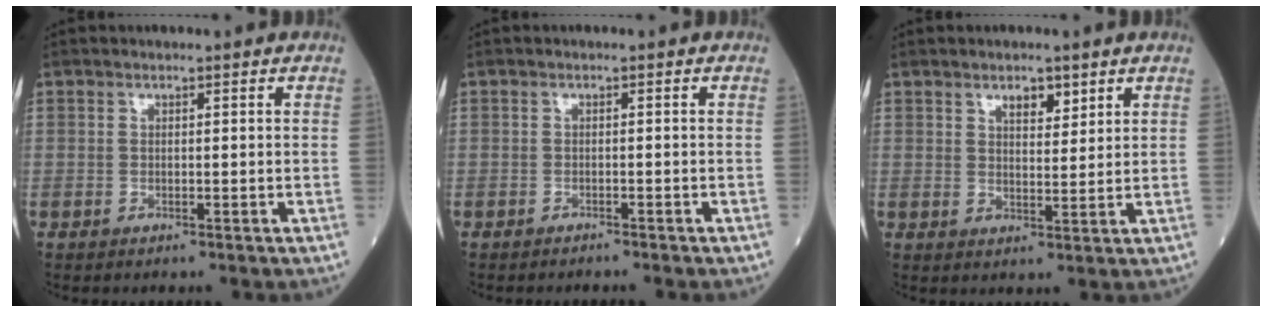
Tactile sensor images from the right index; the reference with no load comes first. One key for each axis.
{"total": 1.7, "fx": -1.6, "fy": 0.0, "fz": 0.5, "tx": -0.009, "ty": -0.001, "tz": -0.020}
{"total": 3.4, "fx": 2.3, "fy": 1.3, "fz": 2.1, "tx": -0.031, "ty": -0.003, "tz": 0.038}